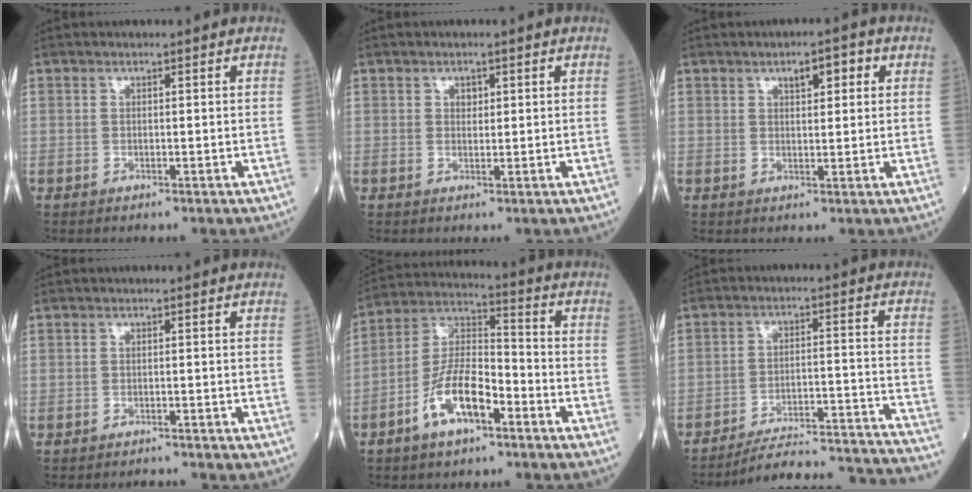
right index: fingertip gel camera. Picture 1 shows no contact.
{"total": 1.1, "force": [0.5, 0.8, 0.6], "torque": [-0.006, -0.001, 0.007]}
{"total": 3.7, "force": [1.7, 1.3, 3.0], "torque": [-0.045, 0.009, 0.026]}
{"total": 1.3, "force": [-1.2, -0.4, -0.3], "torque": [0.006, -0.006, -0.015]}
{"total": 11.0, "force": [-5.4, 3.9, 8.8], "torque": [-0.184, 0.010, -0.103]}
{"total": 22.4, "force": [-21.7, -0.5, 5.6], "torque": [-0.031, 0.000, -0.291]}